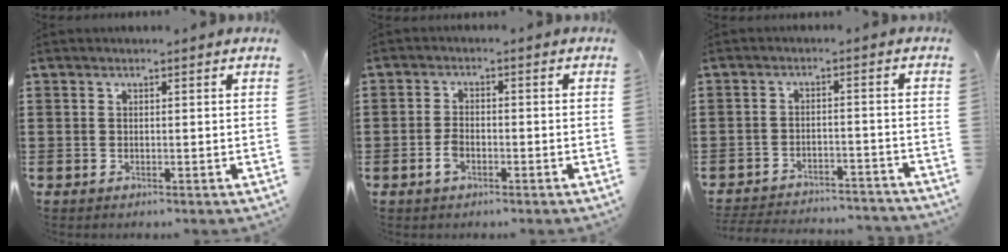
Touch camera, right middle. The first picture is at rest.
{"total": 2.9, "force": [-1.3, 1.5, 2.2], "torque": [-0.054, -0.001, -0.028]}
{"total": 3.8, "force": [-3.8, 0.2, 0.3], "torque": [-0.016, -0.001, -0.082]}